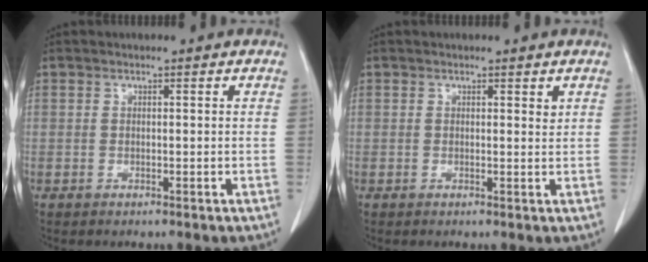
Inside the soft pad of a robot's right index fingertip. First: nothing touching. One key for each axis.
{"total": 0.7, "fx": 0.5, "fy": 0.2, "fz": 0.4, "tx": -0.006, "ty": -0.003, "tz": 0.006}